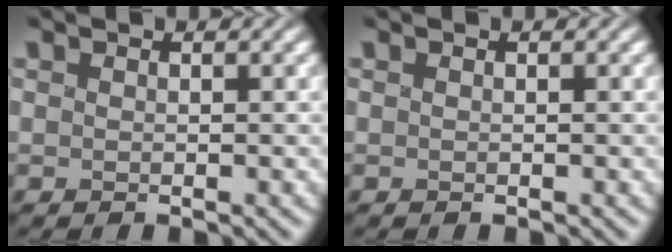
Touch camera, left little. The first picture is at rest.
{"total": 0.0}